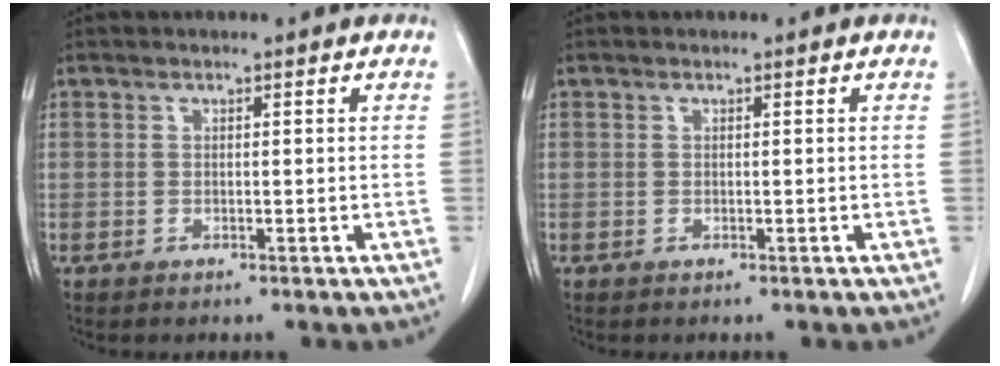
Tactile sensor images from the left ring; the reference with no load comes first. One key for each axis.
{"total": 0.0}